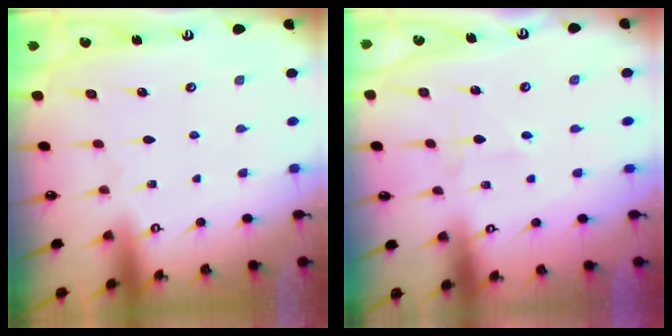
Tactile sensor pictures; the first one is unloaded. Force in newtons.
{"total": 1.9, "press": 1.9, "slide": 0.2}